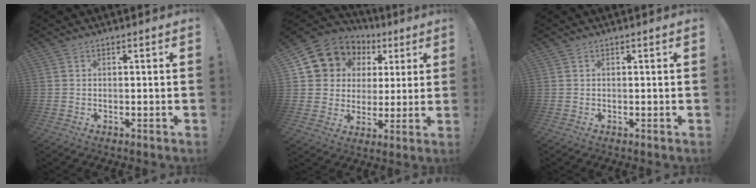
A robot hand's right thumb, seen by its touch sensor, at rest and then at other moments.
{"total": 10.9, "force": [5.1, 9.2, 2.6], "torque": [-0.040, -0.036, 0.109]}
{"total": 0.0}